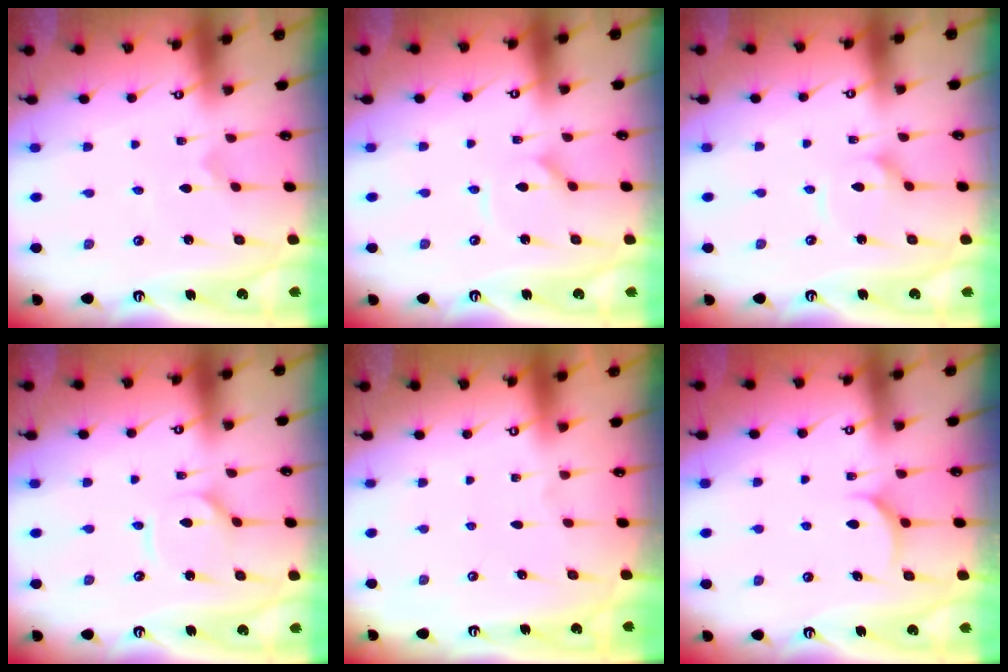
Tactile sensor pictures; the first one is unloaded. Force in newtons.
{"total": 1.6, "press": 1.5, "slide": 0.2}
{"total": 3.4, "press": 3.4, "slide": 0.3}
{"total": 2.9, "press": 2.9, "slide": 0.4}
{"total": 0.0}
{"total": 6.7, "press": 6.7, "slide": 0.6}